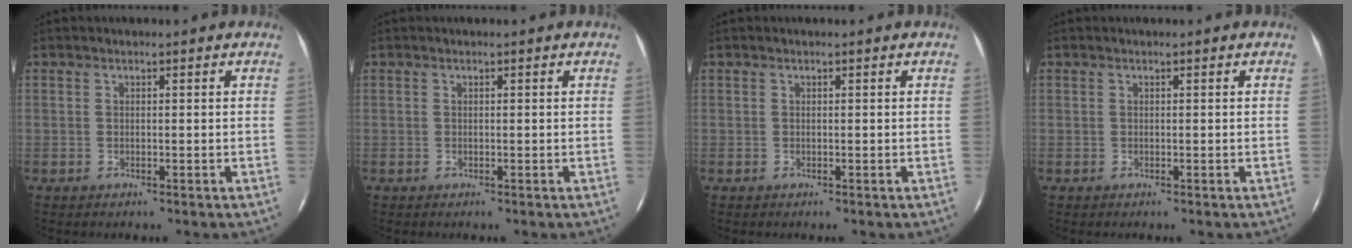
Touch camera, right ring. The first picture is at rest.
{"total": 0.0}
{"total": 0.0}
{"total": 0.0}